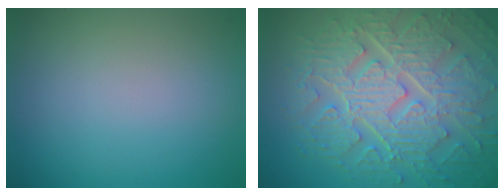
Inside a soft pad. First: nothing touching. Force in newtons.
{"total": 10.1, "press": 6.9, "slide": 7.3}